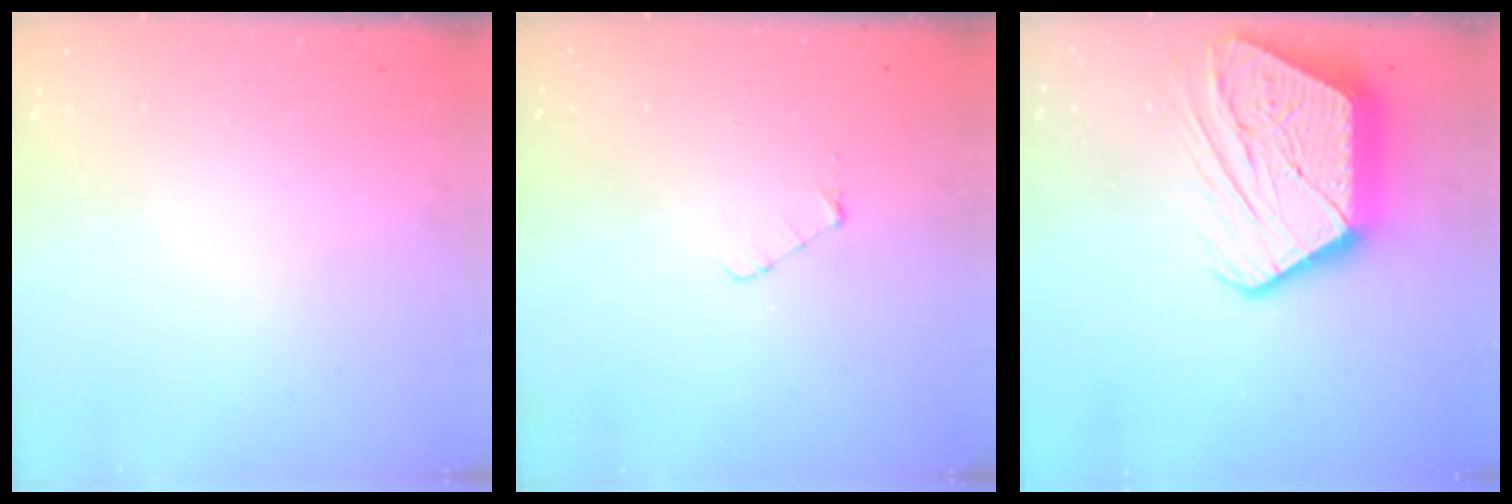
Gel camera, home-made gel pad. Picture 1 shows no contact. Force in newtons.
{"total": 3.9, "press": 3.9, "slide": 0.4}
{"total": 20.5, "press": 20.5, "slide": 1.6}